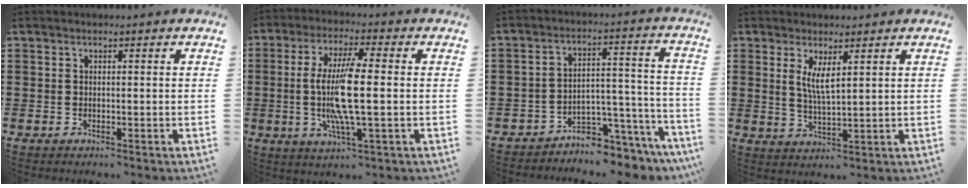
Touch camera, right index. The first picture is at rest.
{"total": 9.7, "force": [-0.6, 1.1, 9.6], "torque": [-0.196, -0.014, -0.020]}
{"total": 4.8, "force": [-4.6, 1.3, 0.9], "torque": [-0.021, 0.007, -0.091]}
{"total": 3.8, "force": [1.6, 0.7, 3.4], "torque": [-0.071, -0.002, 0.028]}